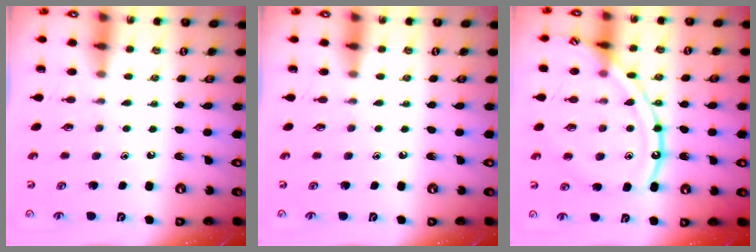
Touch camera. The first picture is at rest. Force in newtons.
{"total": 0.0}
{"total": 16.4, "press": 16.3, "slide": 1.4}